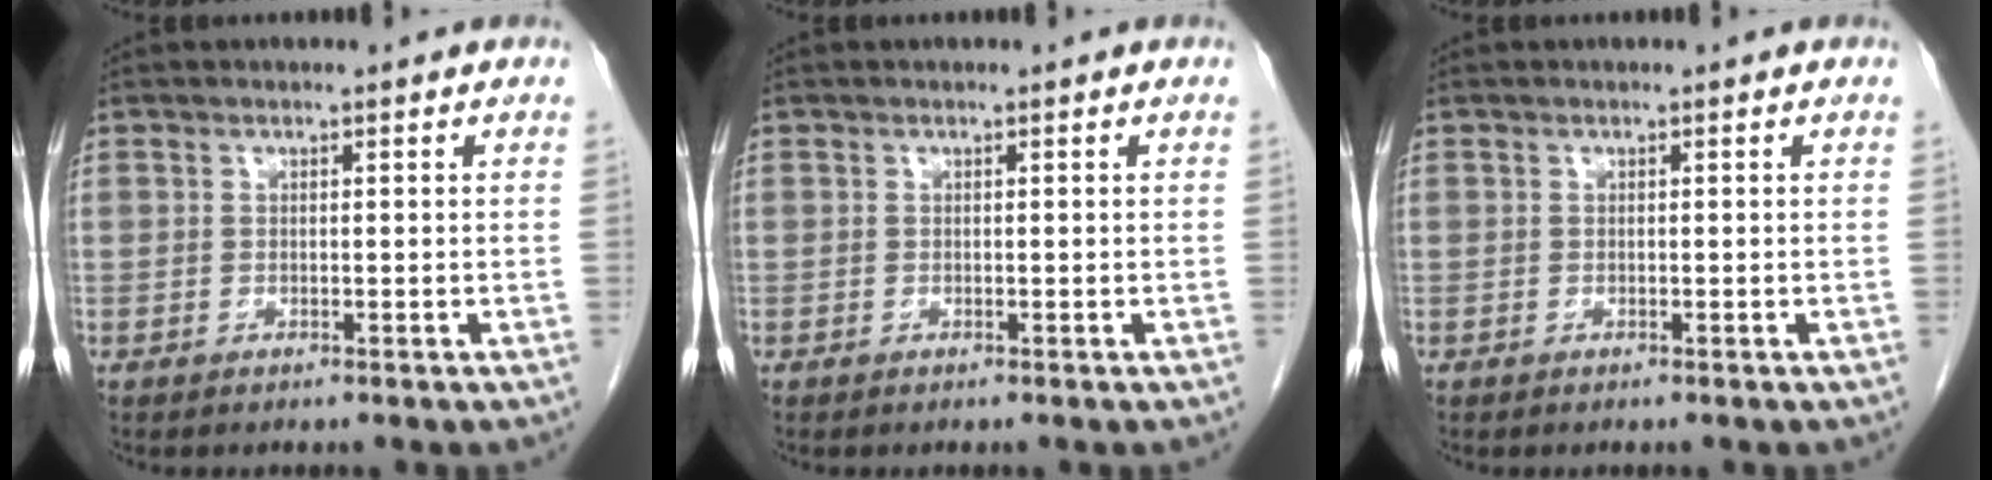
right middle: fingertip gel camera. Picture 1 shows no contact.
{"total": 0.0}
{"total": 0.0}